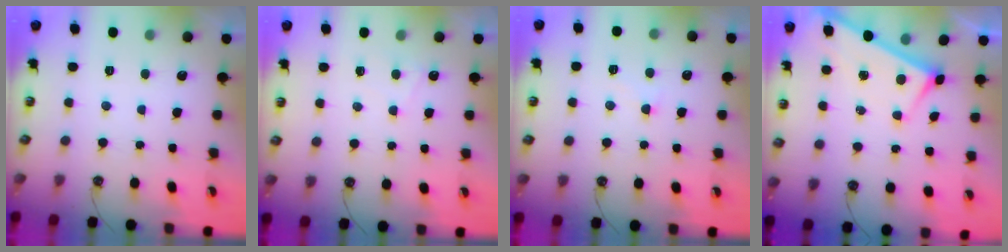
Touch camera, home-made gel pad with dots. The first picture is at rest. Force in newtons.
{"total": 1.5, "press": 1.4, "slide": 0.4}
{"total": 1.4, "press": 1.3, "slide": 0.4}
{"total": 3.1, "press": 3.1, "slide": 0.3}